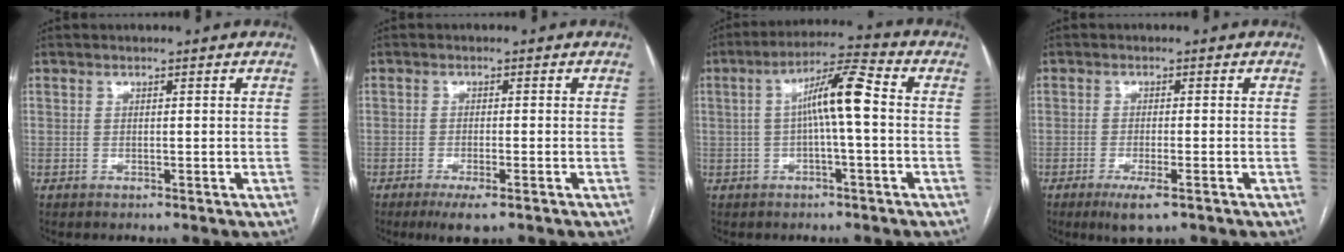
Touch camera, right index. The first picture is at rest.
{"total": 4.2, "force": [-2.6, 0.6, 3.2], "torque": [-0.056, -0.011, -0.041]}
{"total": 8.0, "force": [0.0, 0.7, 8.0], "torque": [-0.141, 0.027, -0.003]}
{"total": 4.6, "force": [-2.7, 0.7, 3.6], "torque": [-0.067, -0.011, -0.043]}